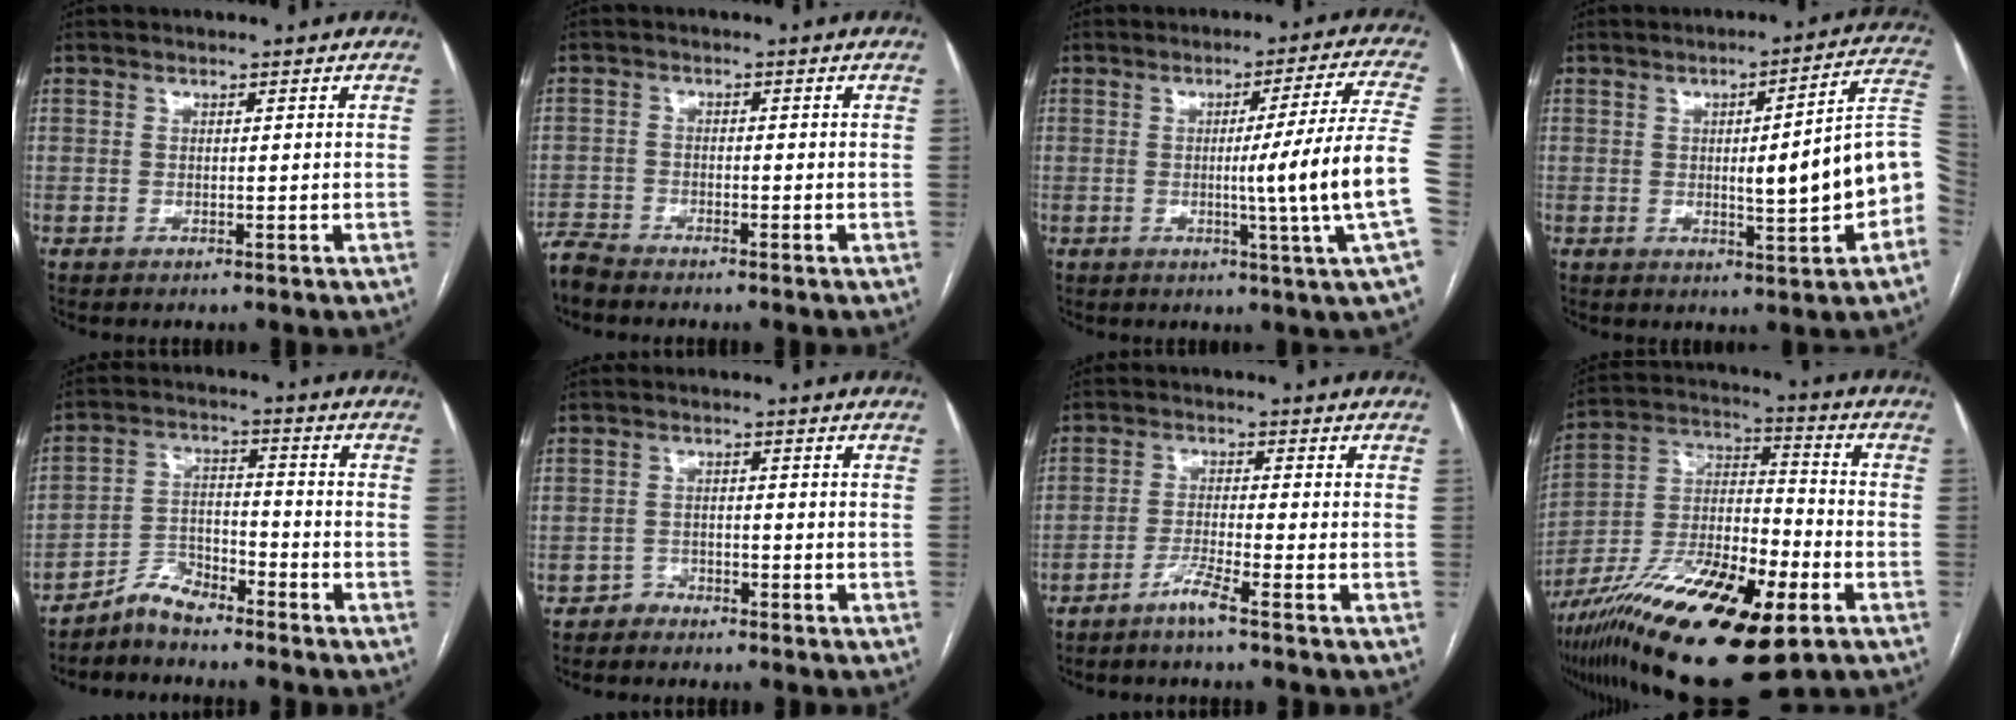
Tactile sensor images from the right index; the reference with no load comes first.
{"total": 3.2, "force": [-3.2, 0.6, 0.1], "torque": [-0.005, -0.009, -0.064]}
{"total": 13.2, "force": [-2.2, -3.2, 12.6], "torque": [-0.170, -0.015, -0.032]}
{"total": 12.2, "force": [-1.9, 1.1, 12.0], "torque": [-0.144, 0.018, -0.023]}
{"total": 5.5, "force": [-5.1, 1.7, 1.1], "torque": [-0.018, 0.005, -0.096]}
{"total": 2.0, "force": [-1.6, 1.0, -0.6], "torque": [0.013, 0.005, -0.033]}
{"total": 3.6, "force": [-2.9, -0.8, 2.1], "torque": [-0.048, -0.008, -0.063]}
{"total": 24.9, "force": [-14.0, 6.6, 19.5], "torque": [-0.355, -0.016, -0.239]}